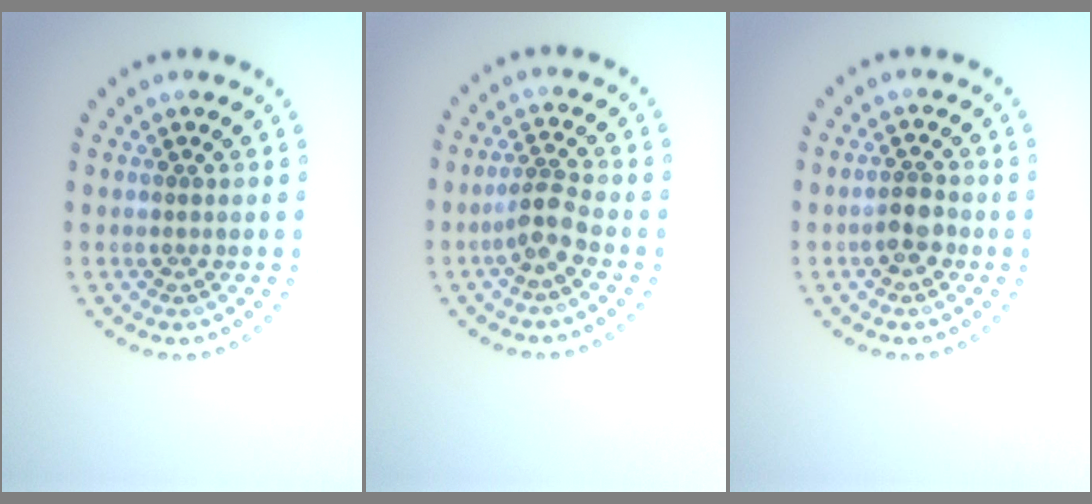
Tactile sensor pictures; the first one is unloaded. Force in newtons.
{"total": 2.5, "press": 1.9, "slide": 1.6}
{"total": 2.0, "press": 1.9, "slide": 0.7}